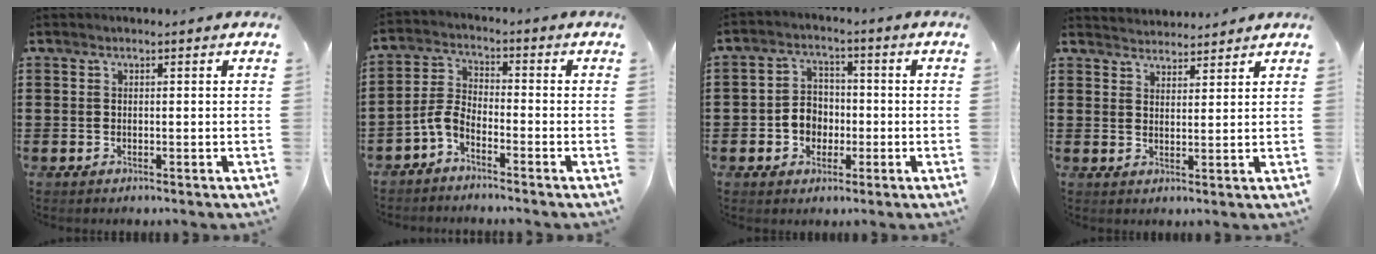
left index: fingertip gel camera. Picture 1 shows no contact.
{"total": 4.2, "force": [-3.5, 1.3, 1.9], "torque": [-0.058, 0.001, -0.076]}
{"total": 4.8, "force": [-1.5, 4.1, 1.9], "torque": [-0.047, 0.013, -0.030]}
{"total": 2.8, "force": [2.7, 0.2, -0.5], "torque": [0.001, -0.009, 0.052]}